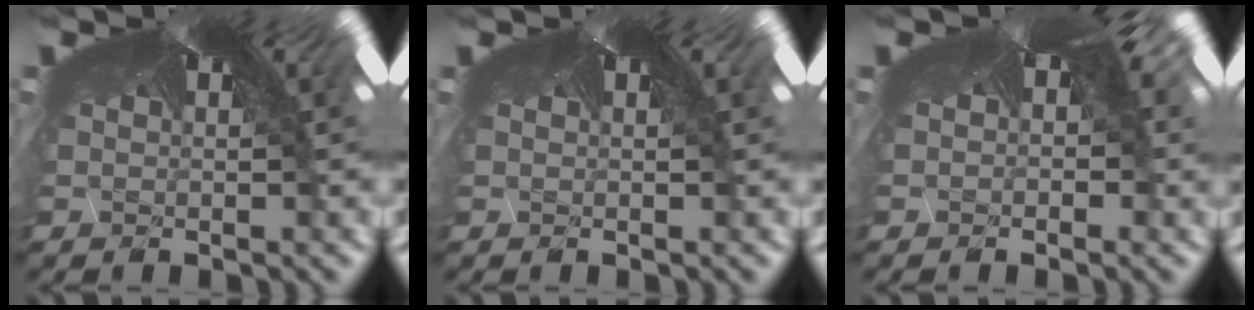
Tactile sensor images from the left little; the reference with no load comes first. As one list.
[{"total": 0.0}, {"total": 1.7, "force": [-0.3, 1.5, 0.6], "torque": [-0.032, 0.008, -0.012]}]